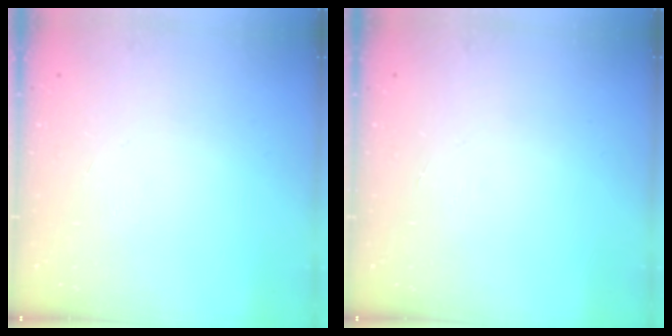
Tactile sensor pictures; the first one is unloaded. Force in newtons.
{"total": 0.0}